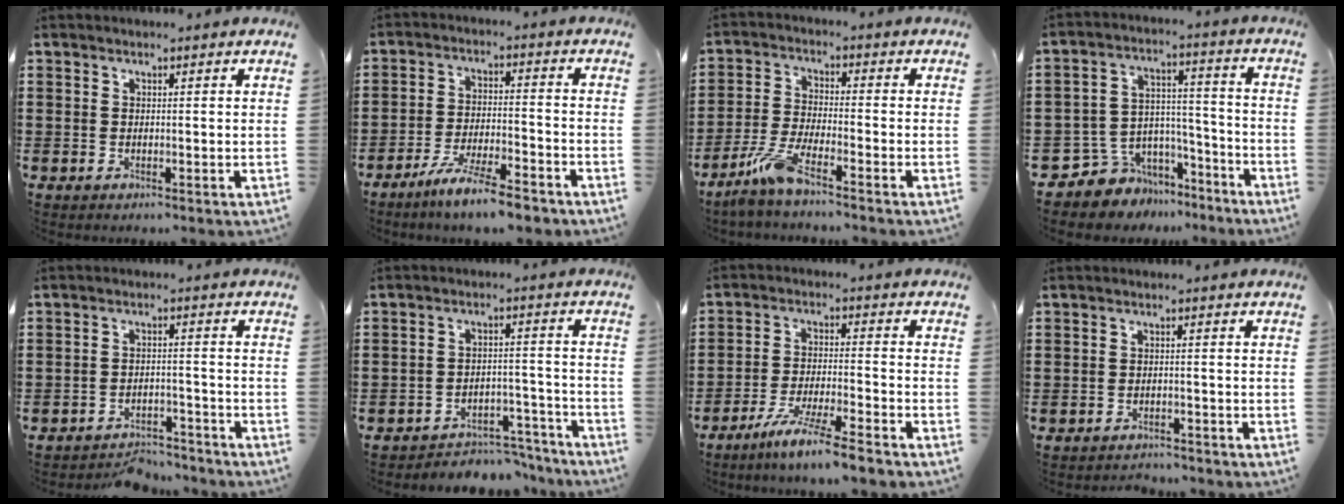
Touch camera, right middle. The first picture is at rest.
{"total": 7.7, "force": [-6.5, 0.4, 4.2], "torque": [-0.081, -0.002, -0.121]}
{"total": 6.4, "force": [-4.5, 0.8, 4.4], "torque": [-0.111, -0.017, -0.090]}
{"total": 5.9, "force": [-4.9, 3.3, -0.6], "torque": [-0.008, 0.005, -0.096]}
{"total": 3.9, "force": [-3.9, 0.5, 0.2], "torque": [-0.009, 0.002, -0.082]}
{"total": 5.0, "force": [-4.9, 0.9, 0.6], "torque": [-0.010, 0.011, -0.099]}
{"total": 7.1, "force": [-6.2, -0.6, 3.5], "torque": [-0.072, -0.016, -0.117]}
{"total": 1.8, "force": [-1.8, 0.2, -0.3], "torque": [-0.002, 0.000, -0.041]}